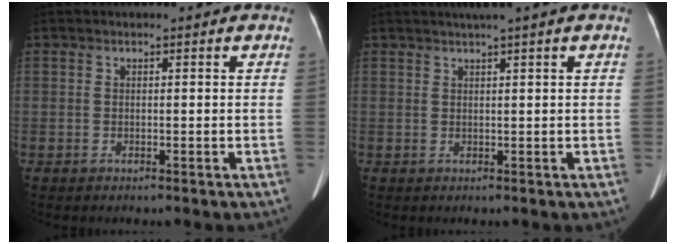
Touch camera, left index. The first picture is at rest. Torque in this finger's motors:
{"motor_torque": [-0.17, -1.52, 0.01, 0.04]}